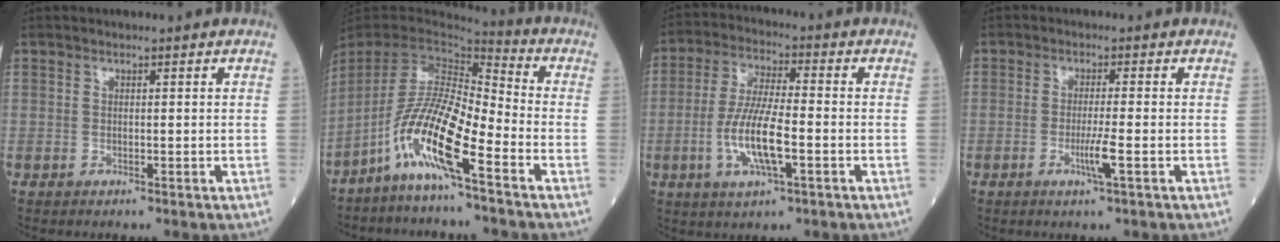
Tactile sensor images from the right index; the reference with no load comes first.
{"total": 12.5, "force": [-7.1, 0.5, 10.3], "torque": [-0.214, -0.014, -0.142]}
{"total": 10.0, "force": [-2.8, 1.9, 9.5], "torque": [-0.195, -0.005, -0.053]}
{"total": 3.4, "force": [-1.2, -0.5, 3.1], "torque": [-0.065, -0.008, -0.023]}